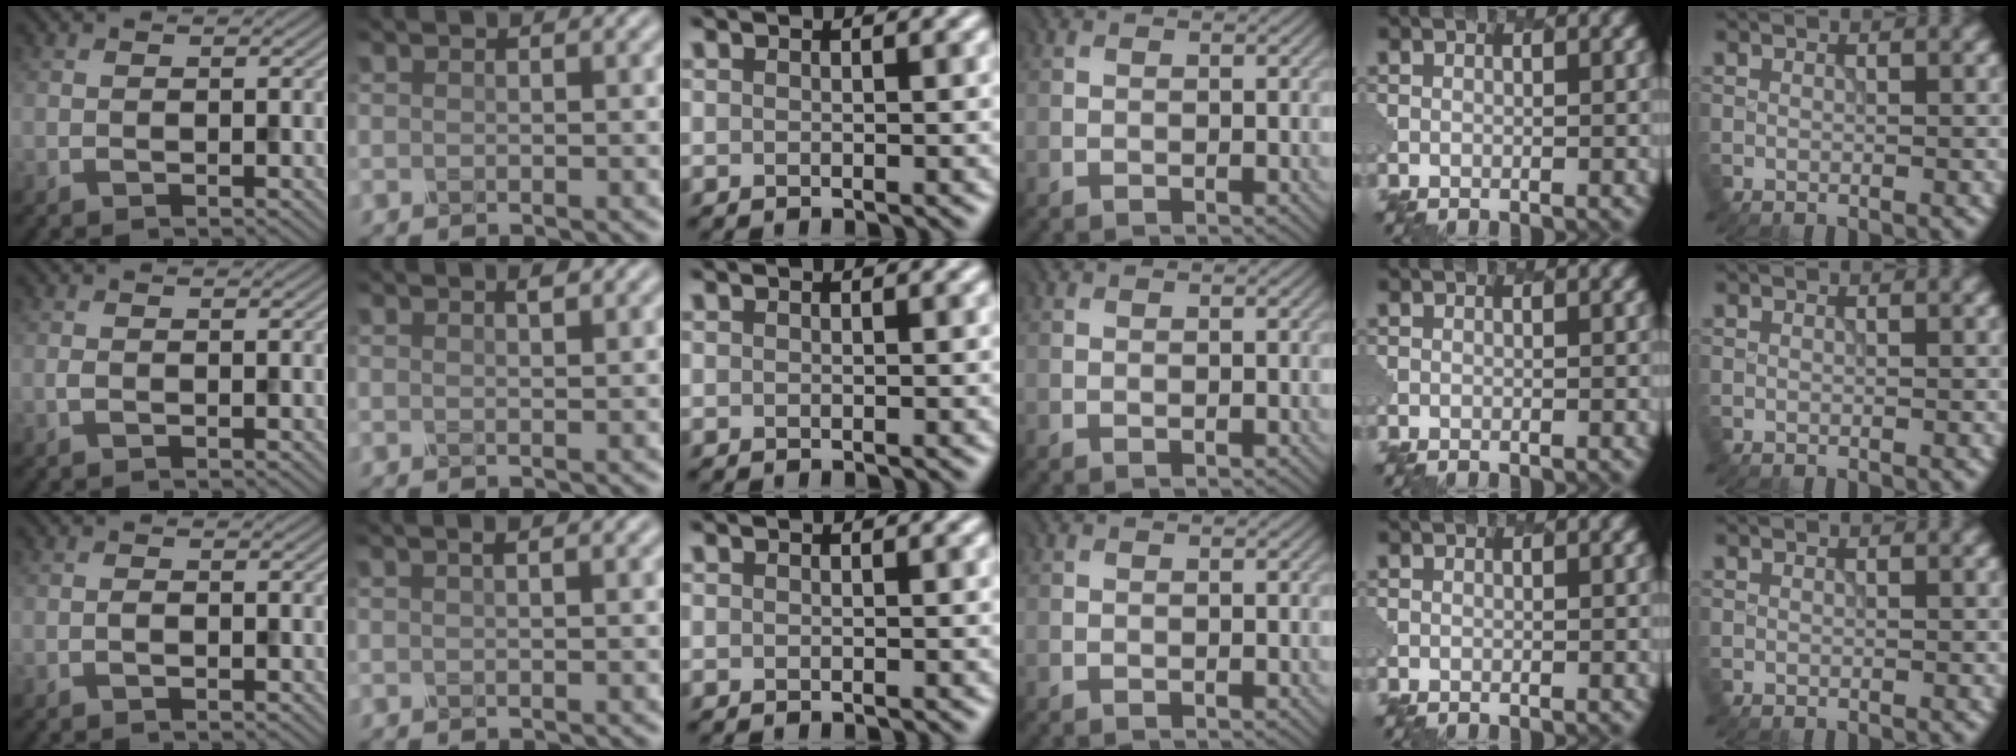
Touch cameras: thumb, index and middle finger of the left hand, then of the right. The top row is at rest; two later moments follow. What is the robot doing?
{"motion": "dispense", "object": "pipette"}